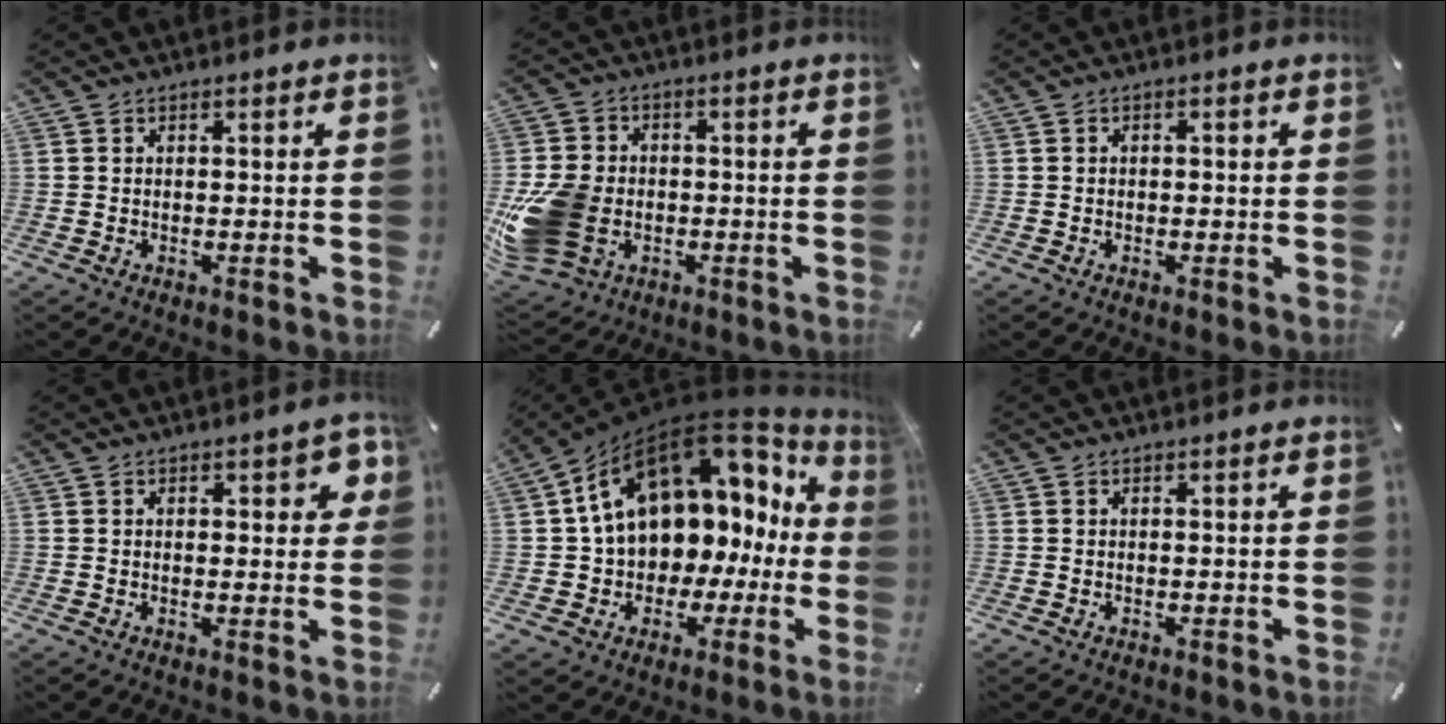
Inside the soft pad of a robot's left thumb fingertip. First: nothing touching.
{"total": 15.6, "force": [-3.8, 12.3, 8.8], "torque": [-0.184, 0.022, -0.067]}
{"total": 0.8, "force": [-0.3, 0.5, 0.5], "torque": [-0.009, 0.002, -0.006]}
{"total": 4.3, "force": [1.5, 2.1, 3.4], "torque": [-0.036, -0.002, 0.019]}
{"total": 16.9, "force": [7.5, 11.4, 10.1], "torque": [-0.172, -0.059, 0.129]}
{"total": 0.0}